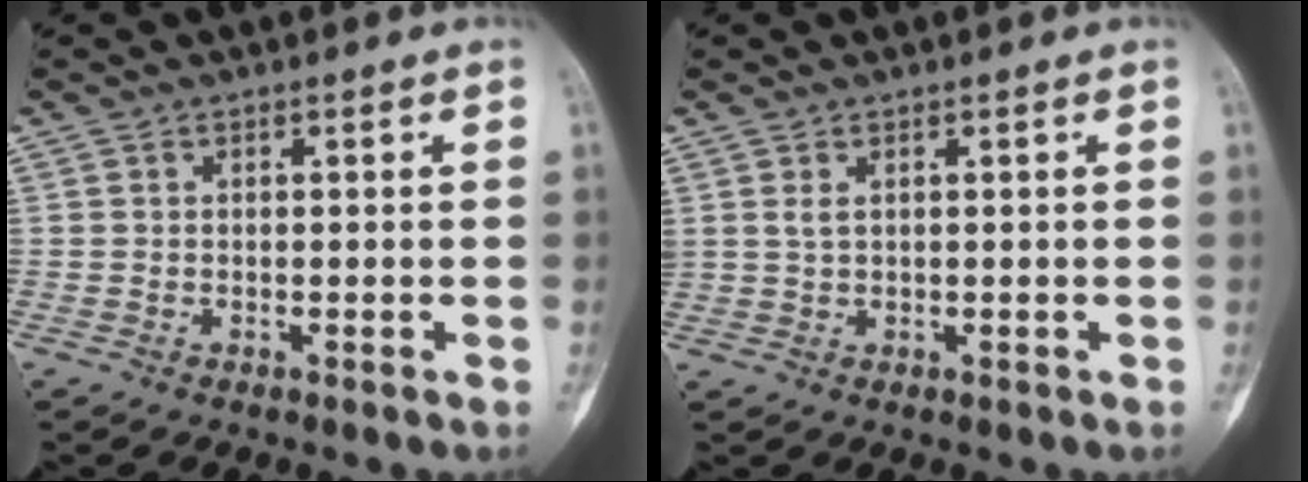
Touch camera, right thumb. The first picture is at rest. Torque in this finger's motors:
{"motor_torque": [-0.86, 0.21, 0.24, -0.10, 0.01]}